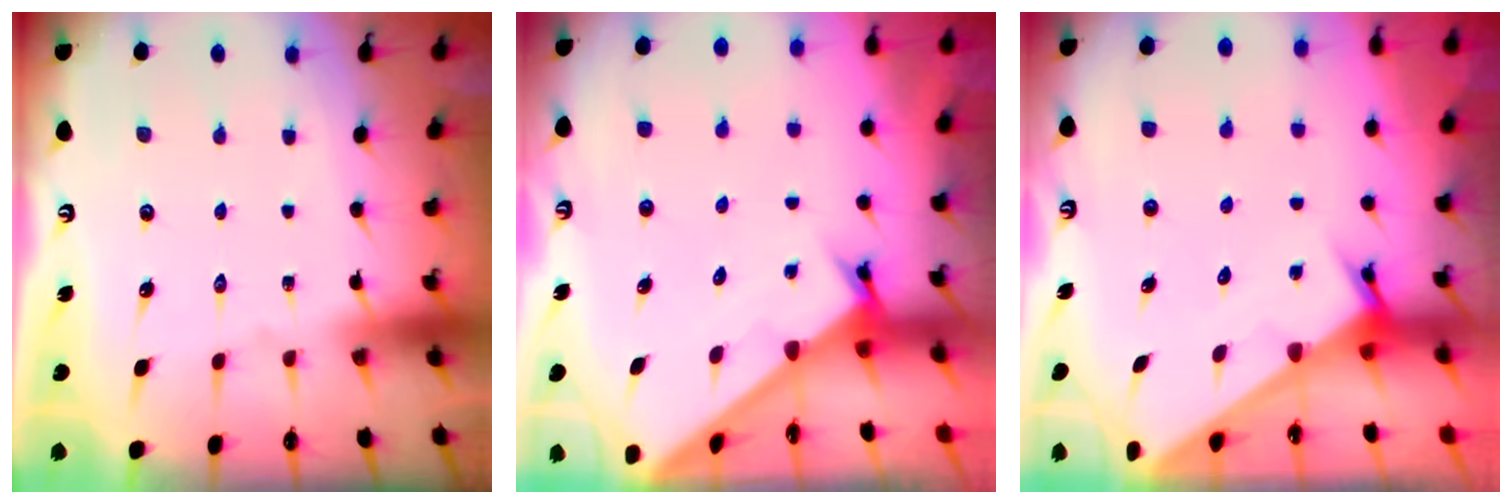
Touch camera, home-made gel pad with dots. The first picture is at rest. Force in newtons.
{"total": 3.1, "press": 3.1, "slide": 0.3}
{"total": 3.4, "press": 3.4, "slide": 0.1}